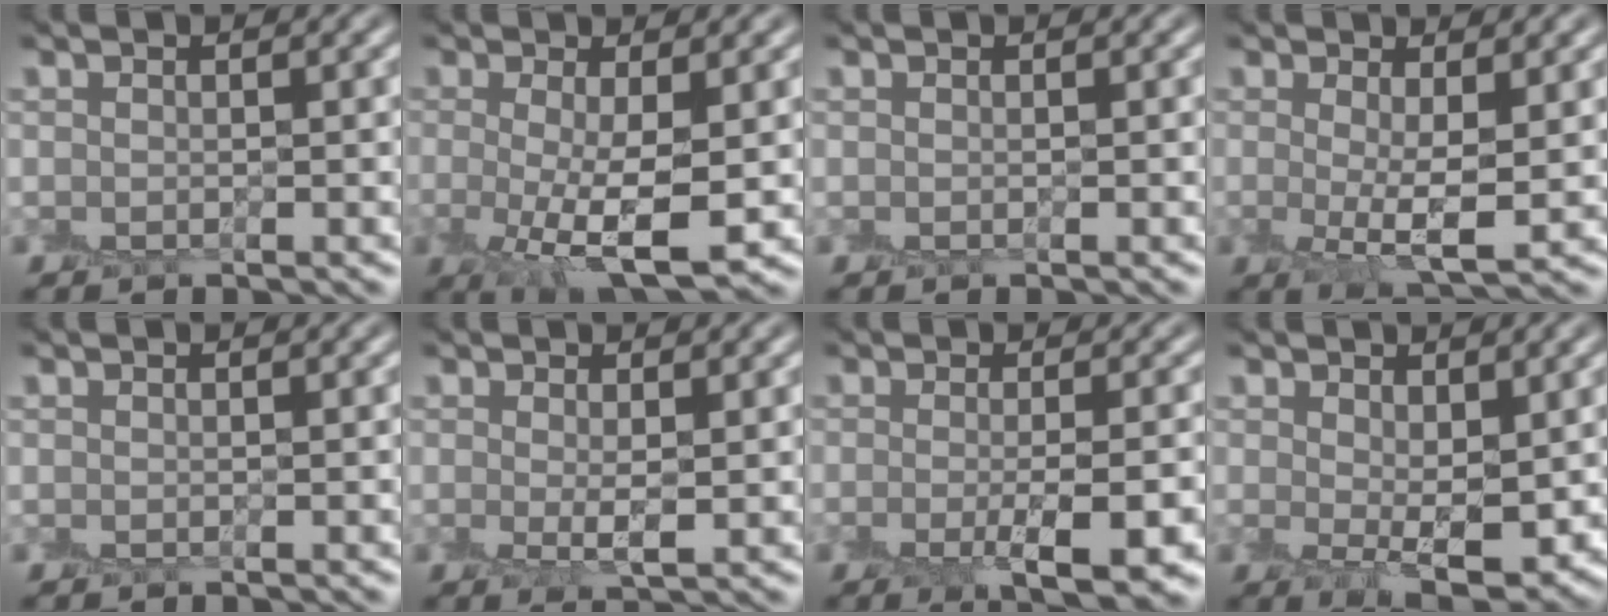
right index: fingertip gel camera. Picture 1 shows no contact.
{"total": 5.6, "force": [-0.5, 1.8, 5.3], "torque": [-0.104, -0.014, -0.004]}
{"total": 0.0}
{"total": 3.7, "force": [0.5, 1.0, 3.5], "torque": [-0.068, -0.012, 0.010]}
{"total": 0.0}
{"total": 1.6, "force": [0.2, 0.4, 1.6], "torque": [-0.035, -0.005, 0.006]}
{"total": 5.1, "force": [-1.9, 1.2, 4.5], "torque": [-0.080, -0.011, -0.028]}
{"total": 4.5, "force": [0.7, 2.1, 3.9], "torque": [-0.072, -0.014, 0.018]}